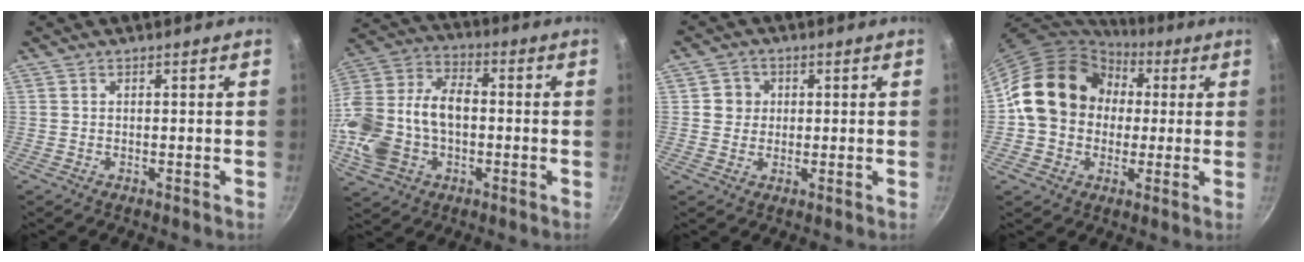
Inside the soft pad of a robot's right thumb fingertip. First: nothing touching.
{"total": 19.5, "force": [-2.1, 13.4, 14.1], "torque": [-0.280, 0.048, -0.039]}
{"total": 3.7, "force": [0.5, 3.6, 0.8], "torque": [0.012, 0.004, 0.003]}
{"total": 17.6, "force": [2.2, 14.9, 9.1], "torque": [-0.128, 0.033, 0.026]}